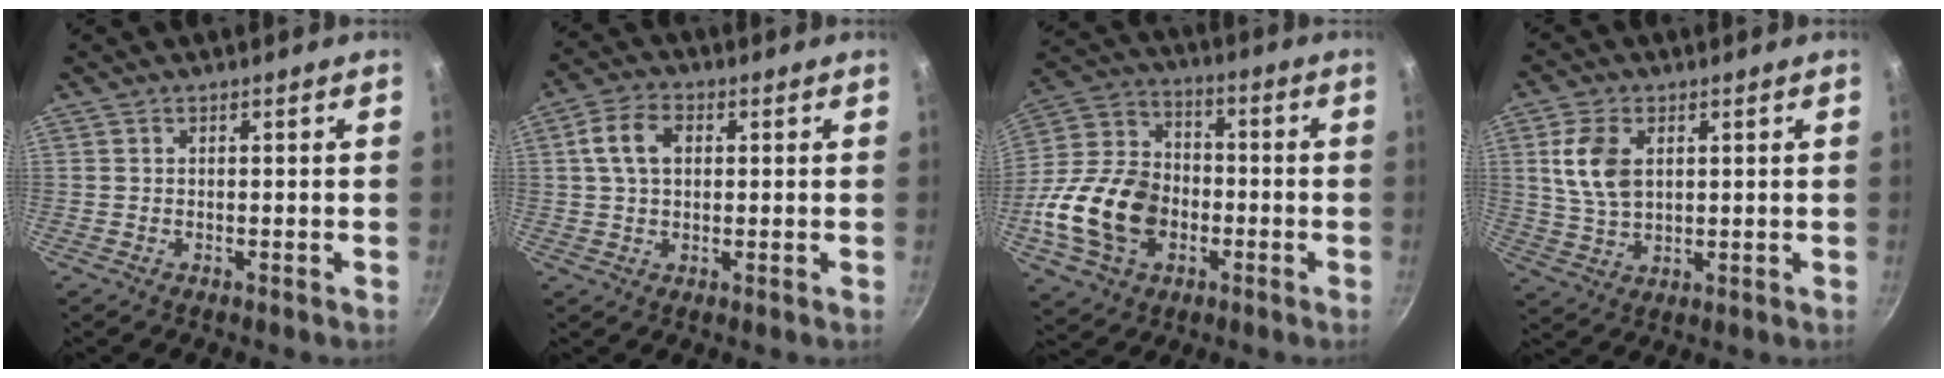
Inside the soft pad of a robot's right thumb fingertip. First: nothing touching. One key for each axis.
{"total": 7.1, "fx": 1.4, "fy": 4.8, "fz": 5.0, "tx": -0.083, "ty": 0.014, "tz": 0.018}
{"total": 19.6, "fx": -5.1, "fy": 14.2, "fz": 12.5, "tx": -0.224, "ty": 0.037, "tz": -0.097}
{"total": 8.7, "fx": 2.1, "fy": 5.6, "fz": 6.3, "tx": -0.115, "ty": -0.009, "tz": 0.043}